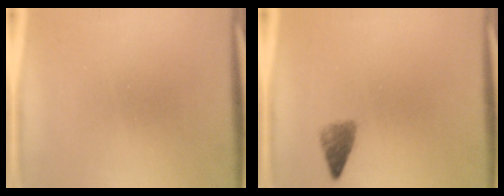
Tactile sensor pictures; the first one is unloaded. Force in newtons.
{"total": 2.2}